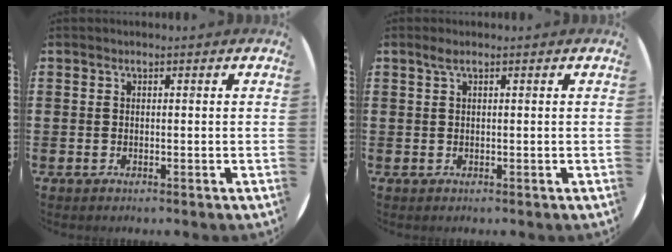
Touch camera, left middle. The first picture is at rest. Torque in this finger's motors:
{"motor_torque": [0.31, -0.11, -0.01, 0.00]}